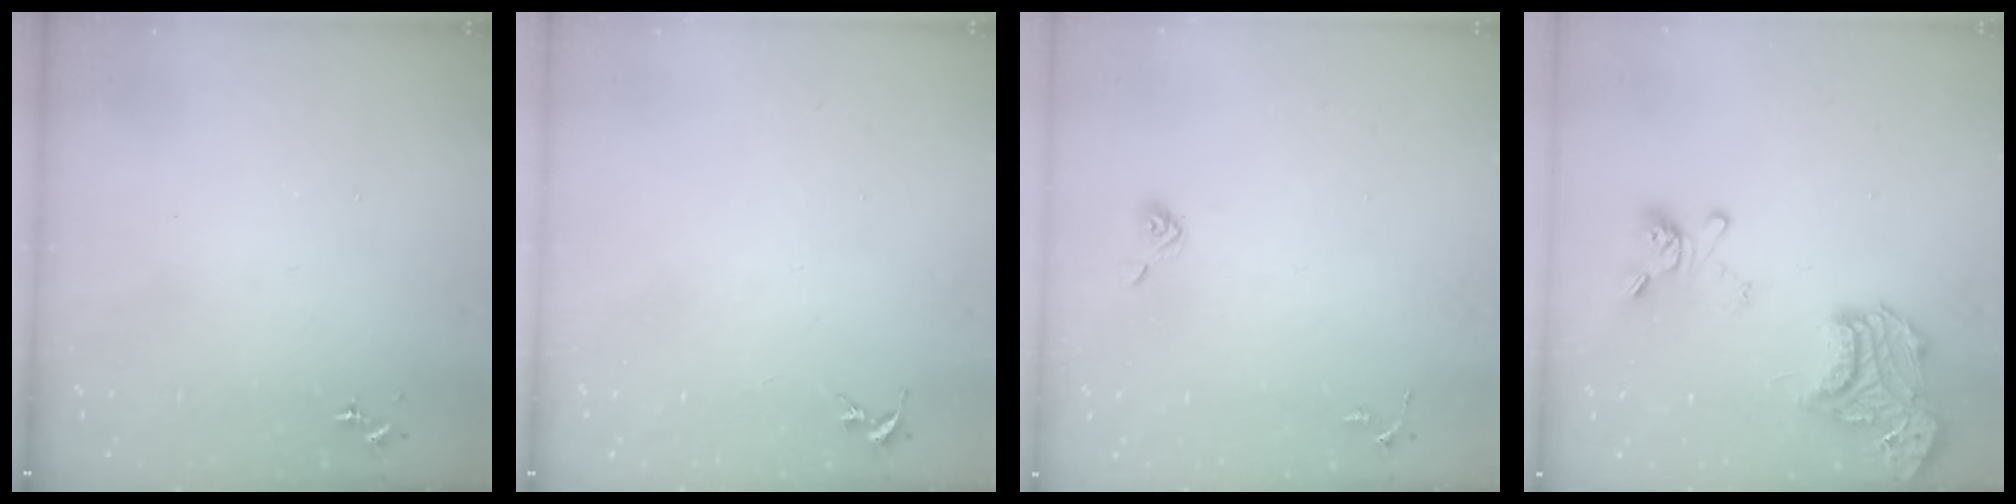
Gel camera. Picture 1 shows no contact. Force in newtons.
{"total": 0.0}
{"total": 5.1, "press": 4.6, "slide": 2.2}
{"total": 22.1, "press": 22.0, "slide": 2.1}